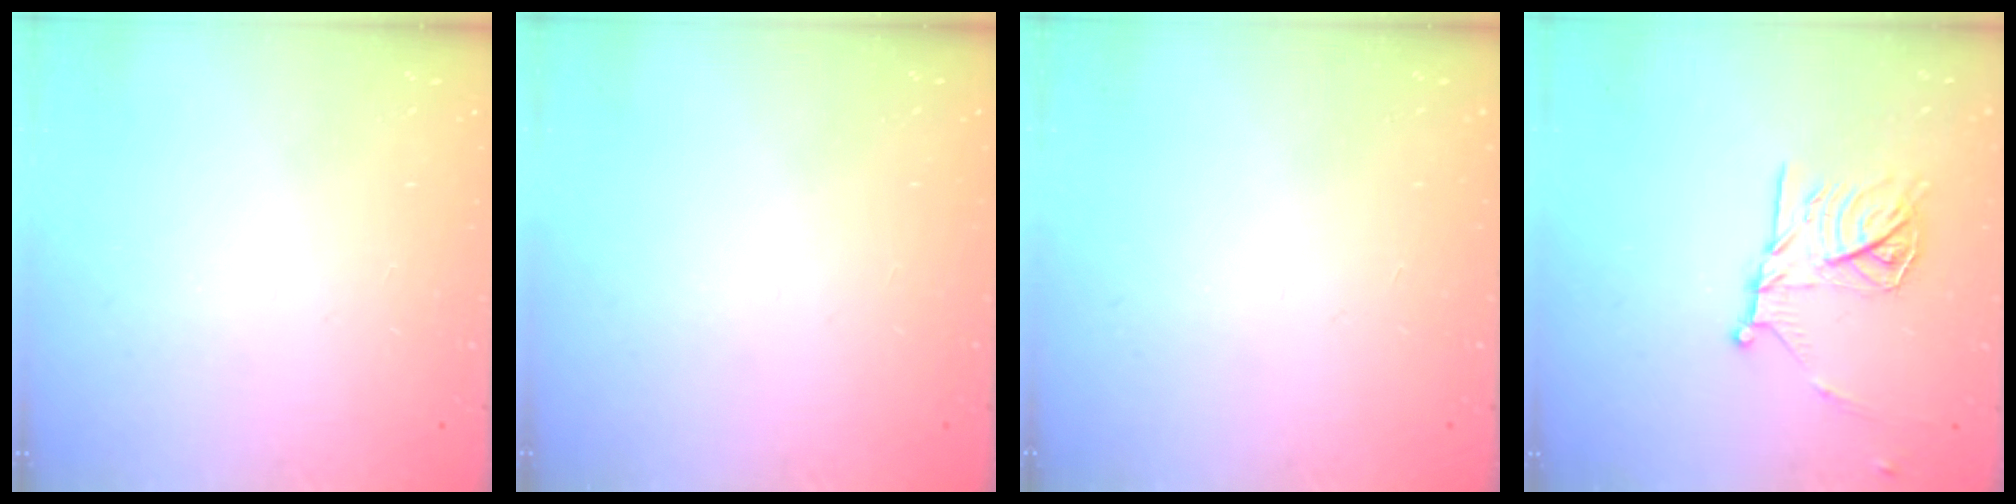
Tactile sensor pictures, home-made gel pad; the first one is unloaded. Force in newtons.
{"total": 0.0}
{"total": 0.0}
{"total": 14.9, "press": 14.9, "slide": 0.4}